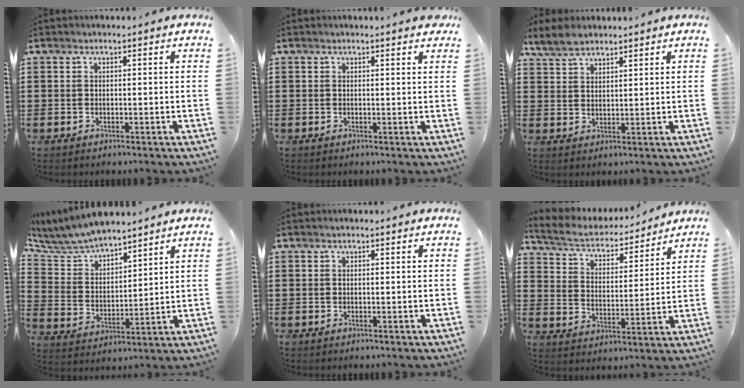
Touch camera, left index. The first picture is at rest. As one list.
[{"total": 1.0, "force": [0.8, 0.0, 0.6], "torque": [-0.005, -0.003, 0.013]}, {"total": 3.9, "force": [3.3, 1.6, 1.4], "torque": [-0.039, 0.001, 0.062]}, {"total": 6.9, "force": [6.5, 1.7, 1.6], "torque": [-0.067, -0.034, 0.114]}, {"total": 0.0}, {"total": 5.4, "force": [5.1, 0.9, 1.6], "torque": [-0.058, -0.034, 0.083]}]